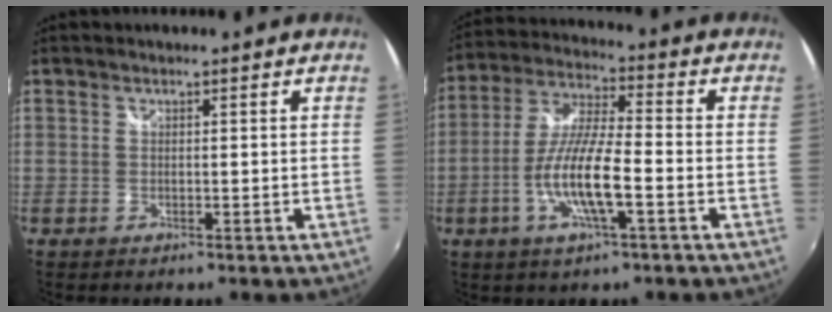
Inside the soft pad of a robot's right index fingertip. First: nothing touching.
{"total": 12.0, "force": [-3.9, 2.0, 11.1], "torque": [-0.230, -0.004, -0.075]}